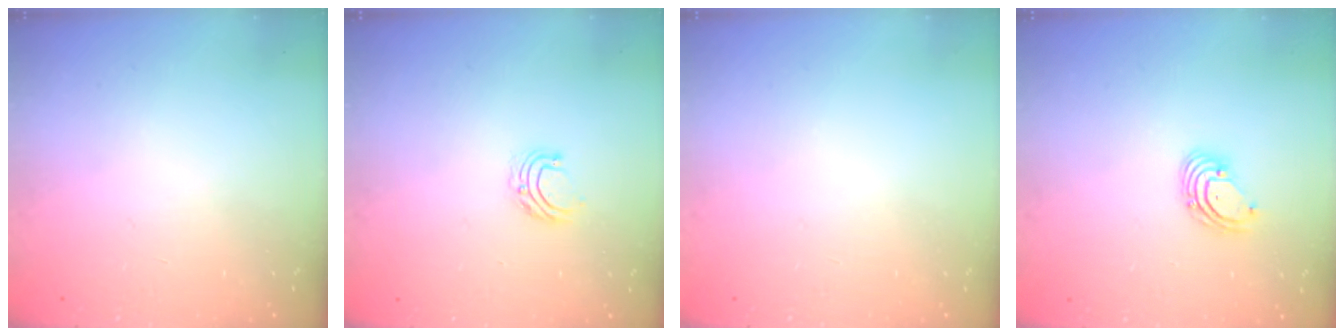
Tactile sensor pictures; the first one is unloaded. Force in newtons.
{"total": 5.0, "press": 5.0, "slide": 0.4}
{"total": 0.0}
{"total": 2.7, "press": 2.7, "slide": 0.3}